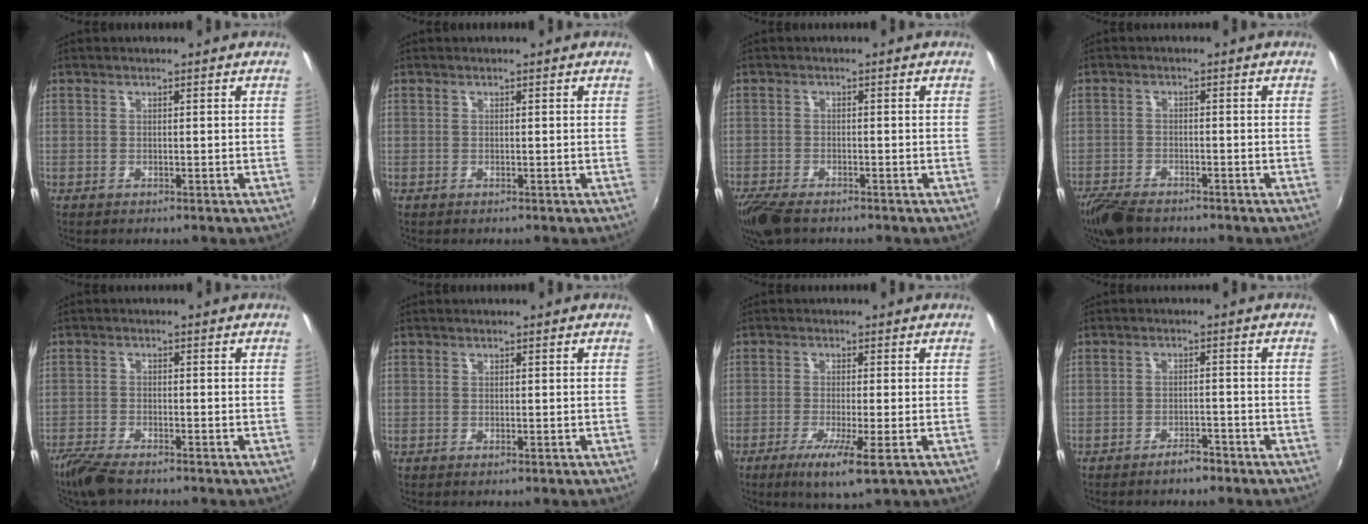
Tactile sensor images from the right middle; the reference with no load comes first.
{"total": 0.0}
{"total": 7.2, "force": [-5.6, 2.2, 3.9], "torque": [-0.103, -0.034, -0.107]}
{"total": 7.5, "force": [-6.2, 2.5, 3.3], "torque": [-0.094, -0.025, -0.116]}
{"total": 6.5, "force": [-5.4, 1.2, 3.4], "torque": [-0.094, -0.024, -0.103]}
{"total": 0.0}
{"total": 6.8, "force": [-3.1, 0.1, 6.0], "torque": [-0.125, -0.023, -0.054]}
{"total": 2.8, "force": [-2.4, 0.7, 1.3], "torque": [-0.031, 0.002, -0.033]}